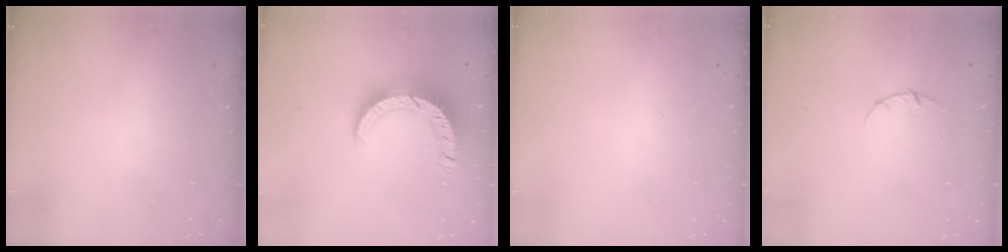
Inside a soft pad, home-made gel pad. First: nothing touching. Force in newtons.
{"total": 12.0, "press": 12.0, "slide": 1.2}
{"total": 0.0}
{"total": 2.8, "press": 2.8, "slide": 0.4}